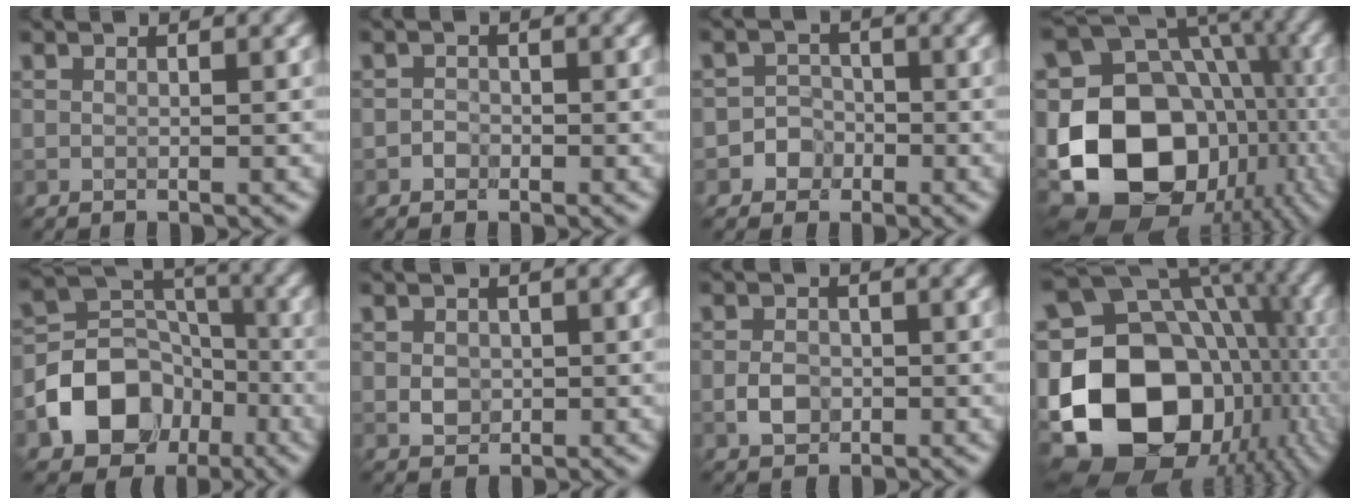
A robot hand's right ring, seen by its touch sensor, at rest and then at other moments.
{"total": 0.9, "force": [-0.5, 0.8, 0.1], "torque": [0.004, 0.001, -0.009]}
{"total": 2.9, "force": [-1.3, 2.6, 0.2], "torque": [0.029, 0.006, -0.033]}
{"total": 19.8, "force": [-4.6, 15.2, 11.9], "torque": [-0.205, -0.002, -0.068]}
{"total": 9.4, "force": [-4.0, 7.3, 4.3], "torque": [-0.063, -0.002, -0.080]}
{"total": 1.7, "force": [0.0, 1.5, 0.8], "torque": [-0.015, -0.003, -0.002]}
{"total": 2.2, "force": [-0.6, 1.7, 1.3], "torque": [-0.022, 0.000, -0.016]}
{"total": 22.2, "force": [-5.1, 16.8, 13.6], "torque": [-0.248, -0.003, -0.079]}